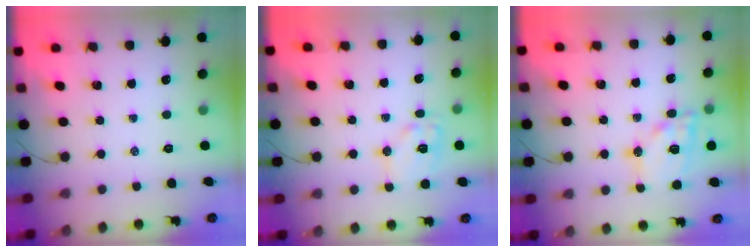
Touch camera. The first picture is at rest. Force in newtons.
{"total": 10.3, "press": 10.2, "slide": 1.4}
{"total": 15.5, "press": 15.2, "slide": 3.0}